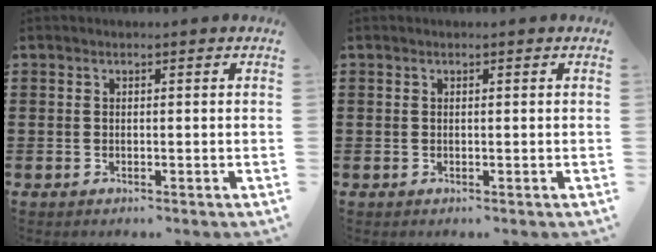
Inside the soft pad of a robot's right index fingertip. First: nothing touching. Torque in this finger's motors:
{"motor_torque": [0.15, 0.21, 0.00, -0.01]}